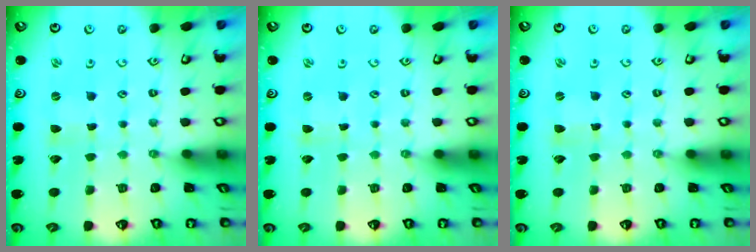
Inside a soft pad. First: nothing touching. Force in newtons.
{"total": 0.0}
{"total": 0.0}